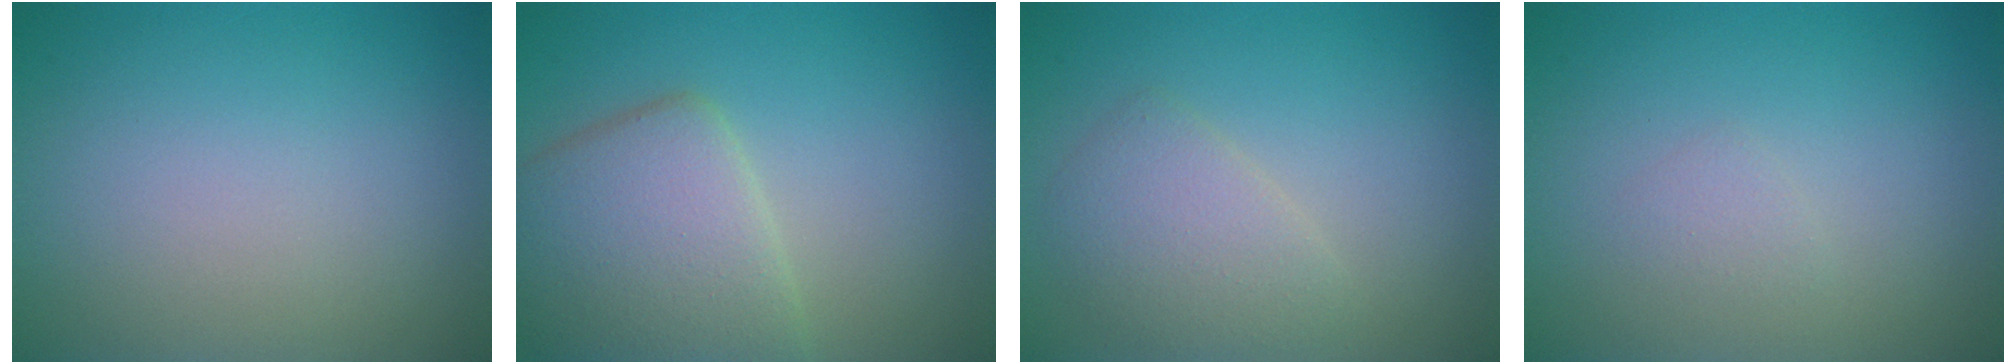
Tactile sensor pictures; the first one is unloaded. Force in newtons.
{"total": 6.1, "press": 6.1, "slide": 0.2}
{"total": 2.9, "press": 2.9, "slide": 0.1}
{"total": 0.8, "press": 0.8, "slide": 0.0}